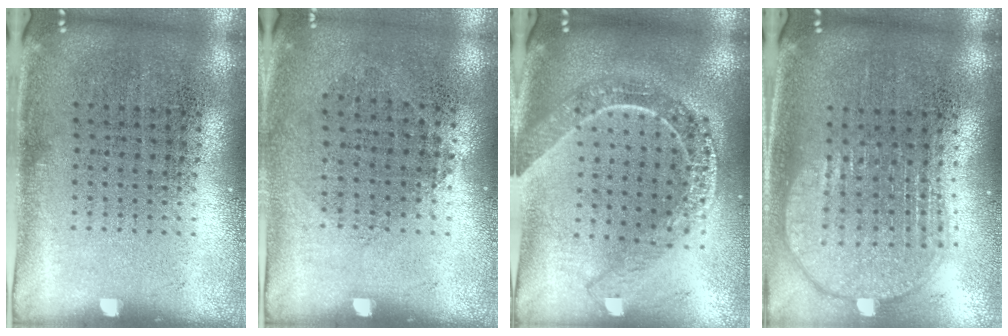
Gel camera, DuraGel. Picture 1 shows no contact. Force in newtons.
{"total": 0.9, "press": 0.8, "slide": 0.4}
{"total": 2.2, "press": 1.9, "slide": 1.1}
{"total": 1.9, "press": 1.7, "slide": 1.0}